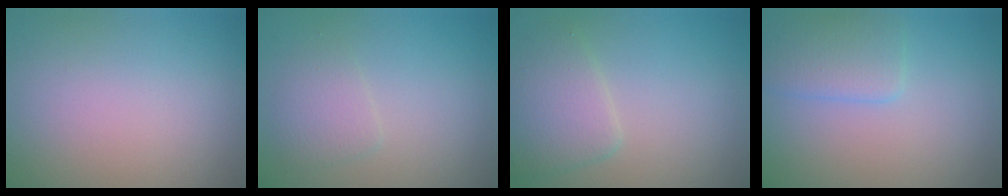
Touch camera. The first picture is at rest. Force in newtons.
{"total": 1.8, "press": 1.8, "slide": 0.1}
{"total": 3.4, "press": 3.4, "slide": 0.1}
{"total": 2.8, "press": 2.8, "slide": 0.1}